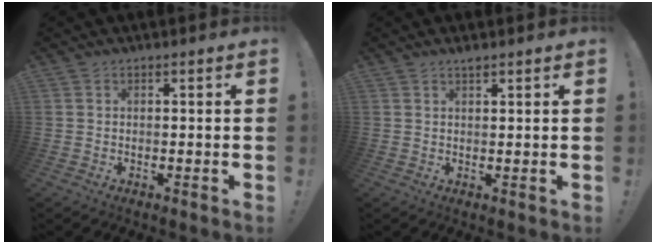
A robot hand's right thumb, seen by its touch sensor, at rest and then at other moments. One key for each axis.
{"total": 1.7, "fx": 1.4, "fy": 0.3, "fz": 0.9, "tx": -0.006, "ty": -0.008, "tz": 0.022}